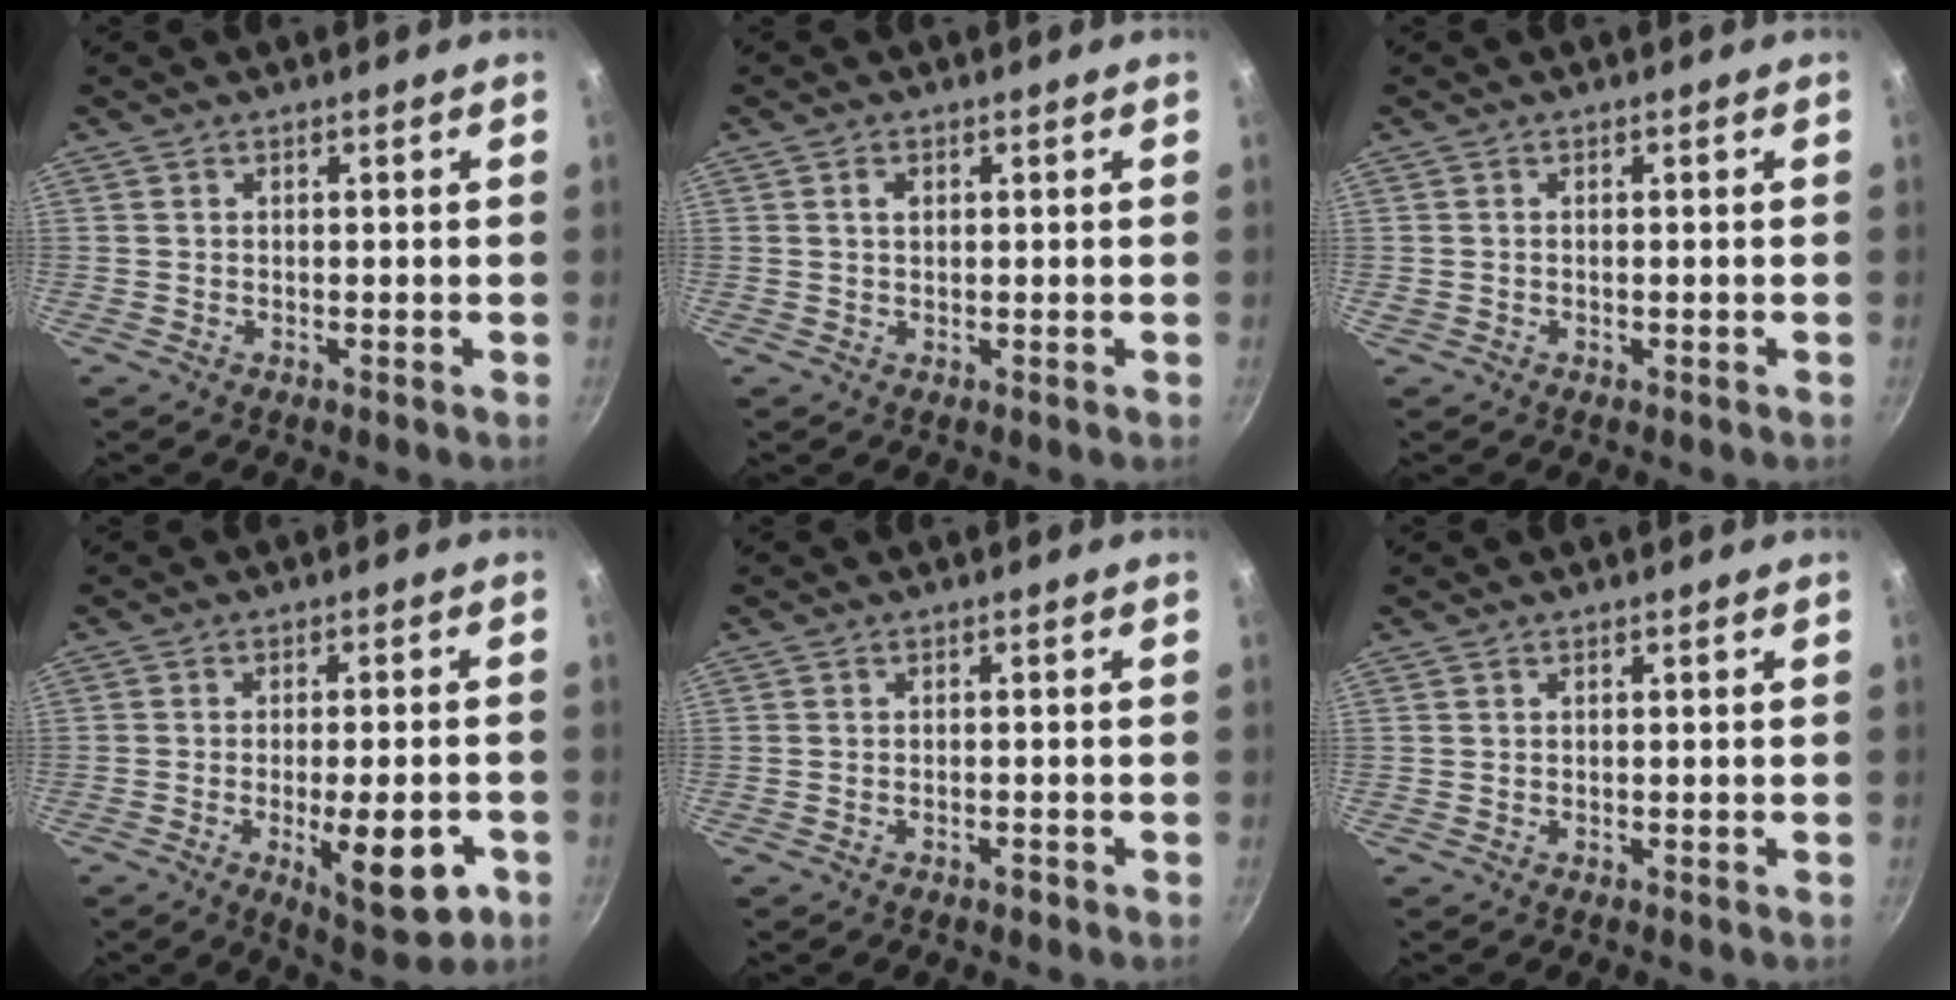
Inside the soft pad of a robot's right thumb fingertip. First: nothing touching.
{"total": 1.6, "force": [0.5, 1.1, 1.0], "torque": [-0.014, 0.004, 0.008]}
{"total": 0.0}
{"total": 12.3, "force": [-4.3, 4.2, 10.8], "torque": [-0.123, 0.007, -0.049]}
{"total": 1.1, "force": [-0.8, 0.4, 0.6], "torque": [-0.014, 0.006, -0.011]}
{"total": 0.0}